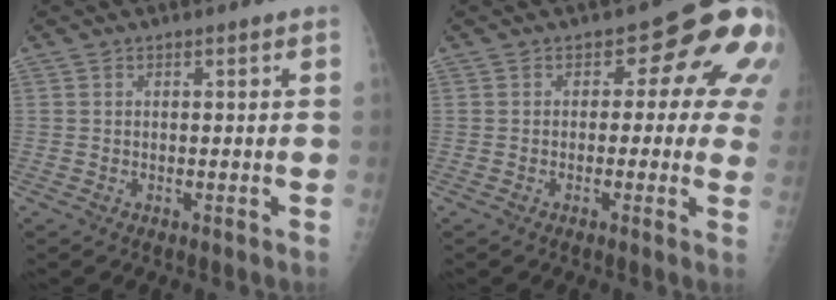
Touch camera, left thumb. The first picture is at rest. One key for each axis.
{"total": 10.9, "fx": 2.2, "fy": 6.2, "fz": 8.8, "tx": -0.048, "ty": 0.003, "tz": 0.007}